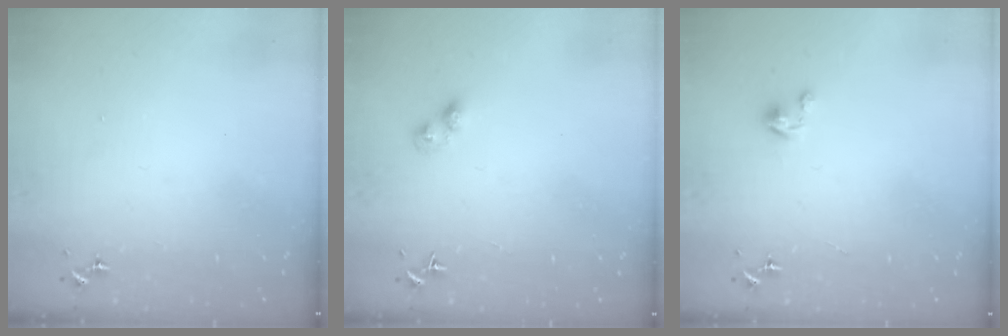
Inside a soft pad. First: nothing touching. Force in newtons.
{"total": 3.3, "press": 3.2, "slide": 0.5}
{"total": 2.3, "press": 2.2, "slide": 0.2}